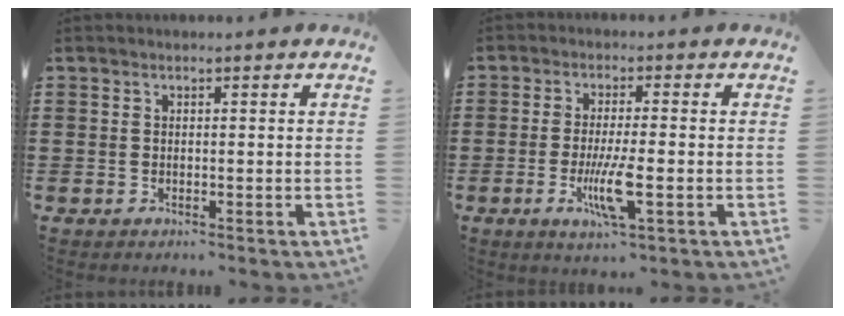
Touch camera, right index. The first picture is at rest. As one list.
[{"total": 6.8, "force": [-2.1, 1.1, 6.3], "torque": [-0.124, -0.013, -0.038]}]